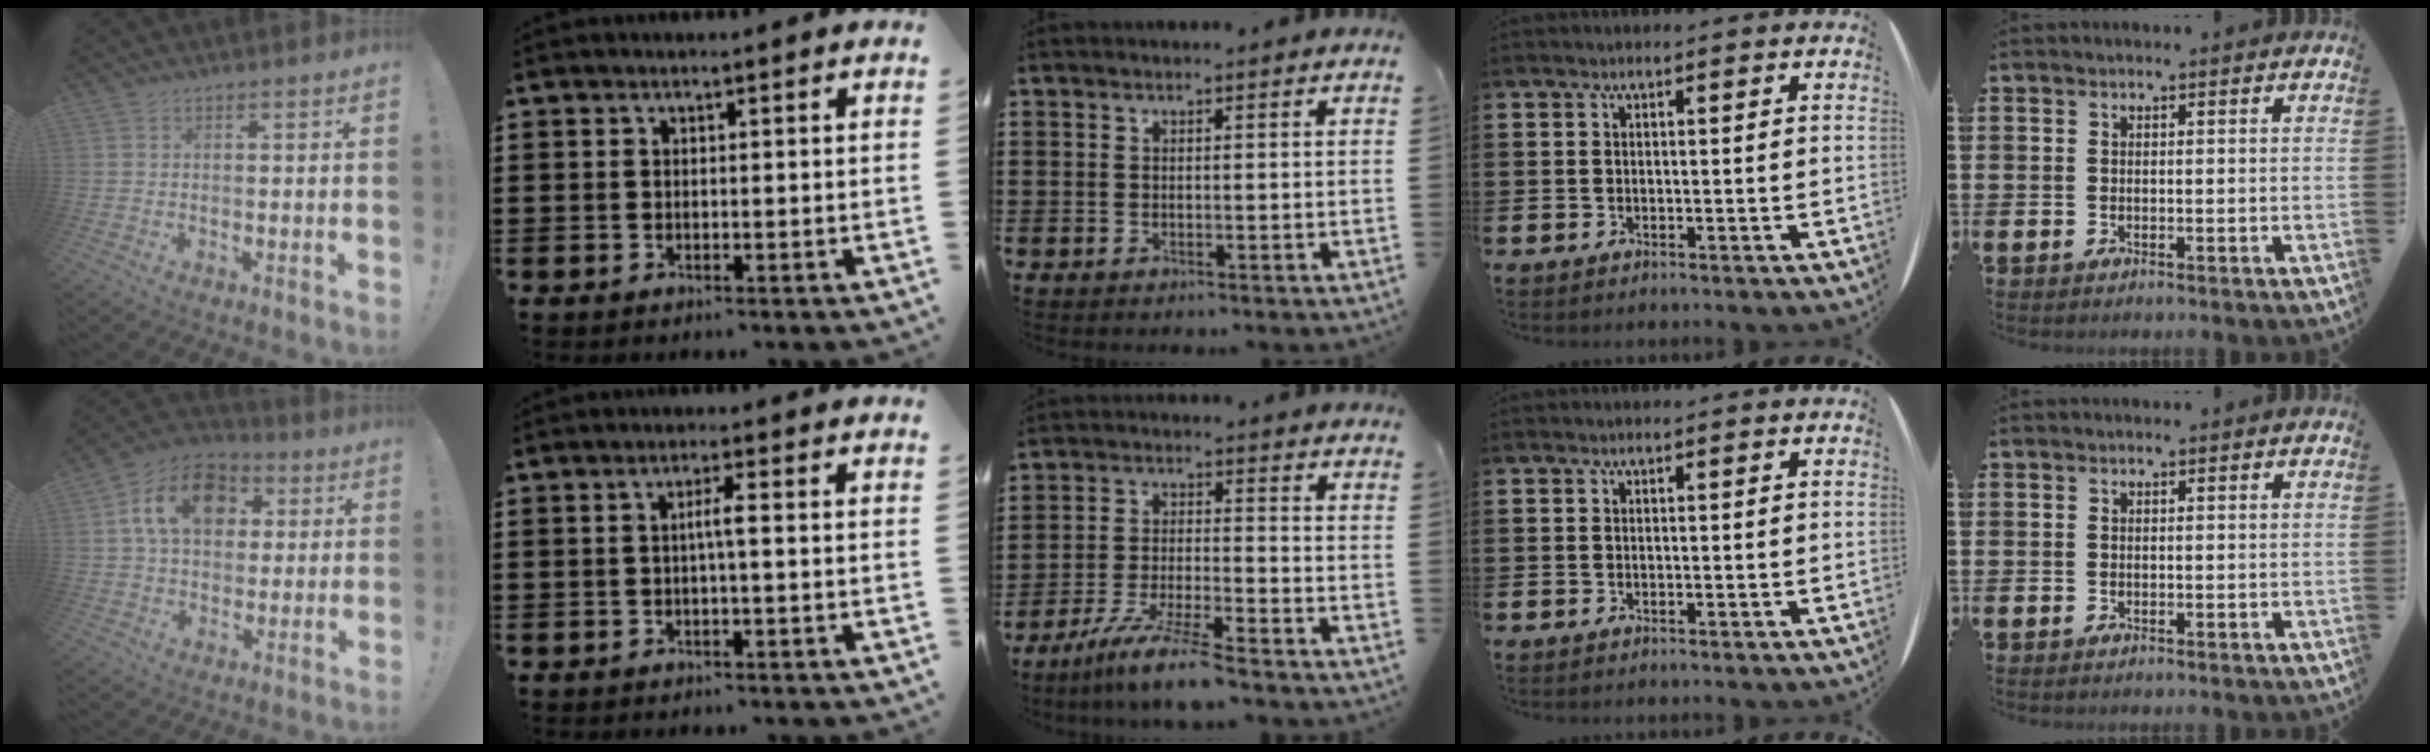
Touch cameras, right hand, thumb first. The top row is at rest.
{"thumb": {"total": 16.5, "force": [5.1, 11.9, 10.3], "torque": [-0.164, 0.004, 0.099]}, "index": {"total": 2.3, "force": [-0.2, 0.0, 2.3], "torque": [-0.043, 0.000, -0.007]}, "middle": {"total": 7.9, "force": [-6.6, -0.3, 4.2], "torque": [-0.089, -0.014, -0.127]}}